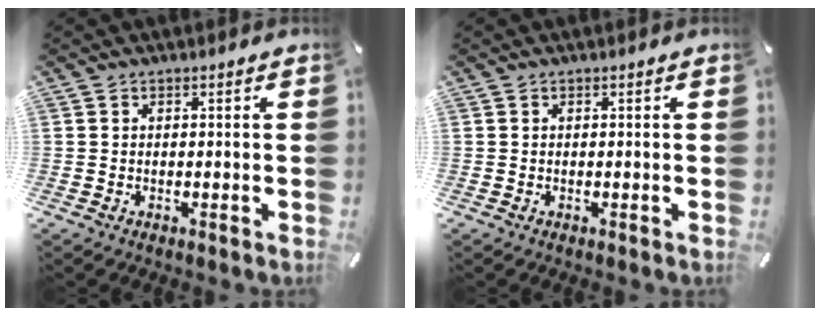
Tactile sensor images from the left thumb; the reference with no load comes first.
{"total": 0.0}